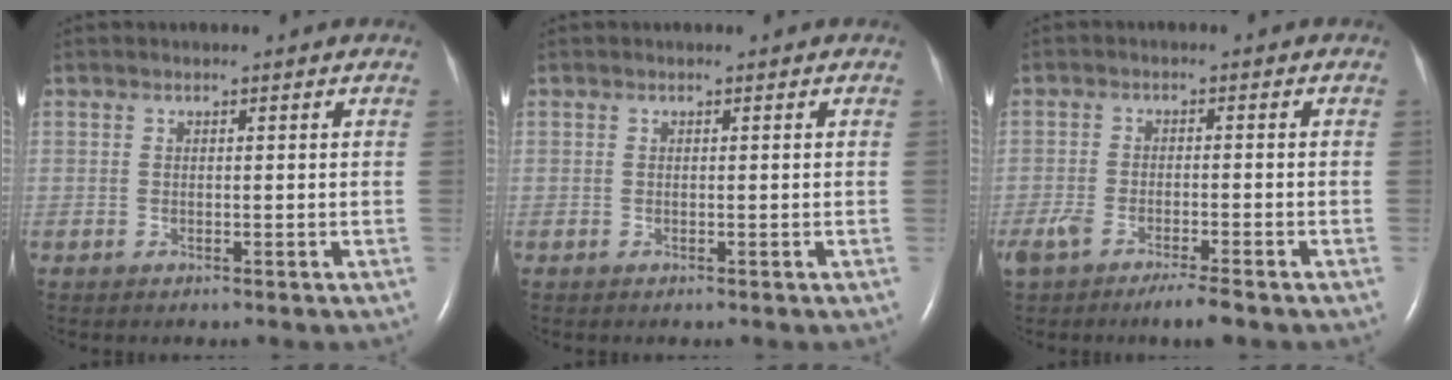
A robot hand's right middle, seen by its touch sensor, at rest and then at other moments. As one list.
[{"total": 0.0}, {"total": 5.6, "force": [-4.0, 0.8, 3.8], "torque": [-0.076, -0.008, -0.068]}]